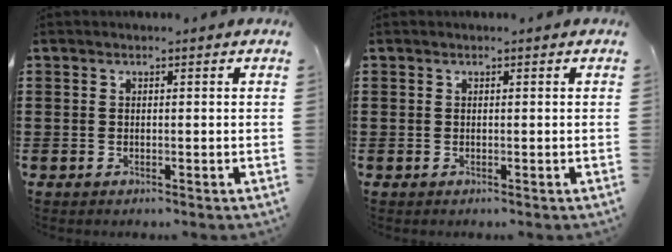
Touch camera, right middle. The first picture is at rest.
{"total": 0.0}